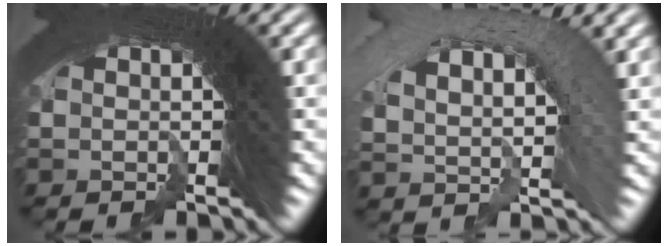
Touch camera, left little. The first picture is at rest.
{"total": 5.3, "force": [-1.2, 4.6, 2.4], "torque": [-0.036, 0.012, -0.032]}